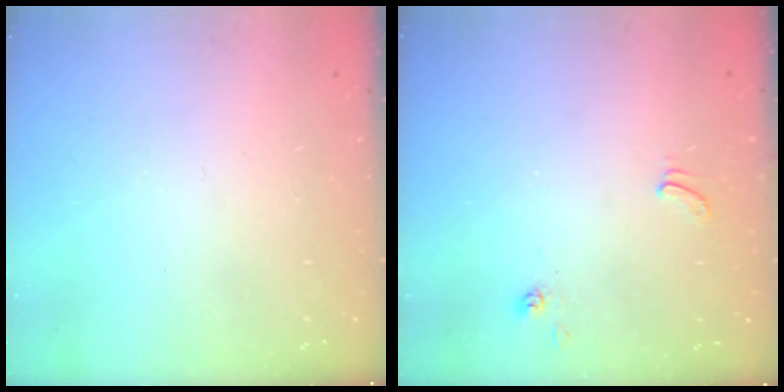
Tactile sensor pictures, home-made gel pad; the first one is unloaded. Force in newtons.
{"total": 2.3, "press": 2.3, "slide": 0.4}